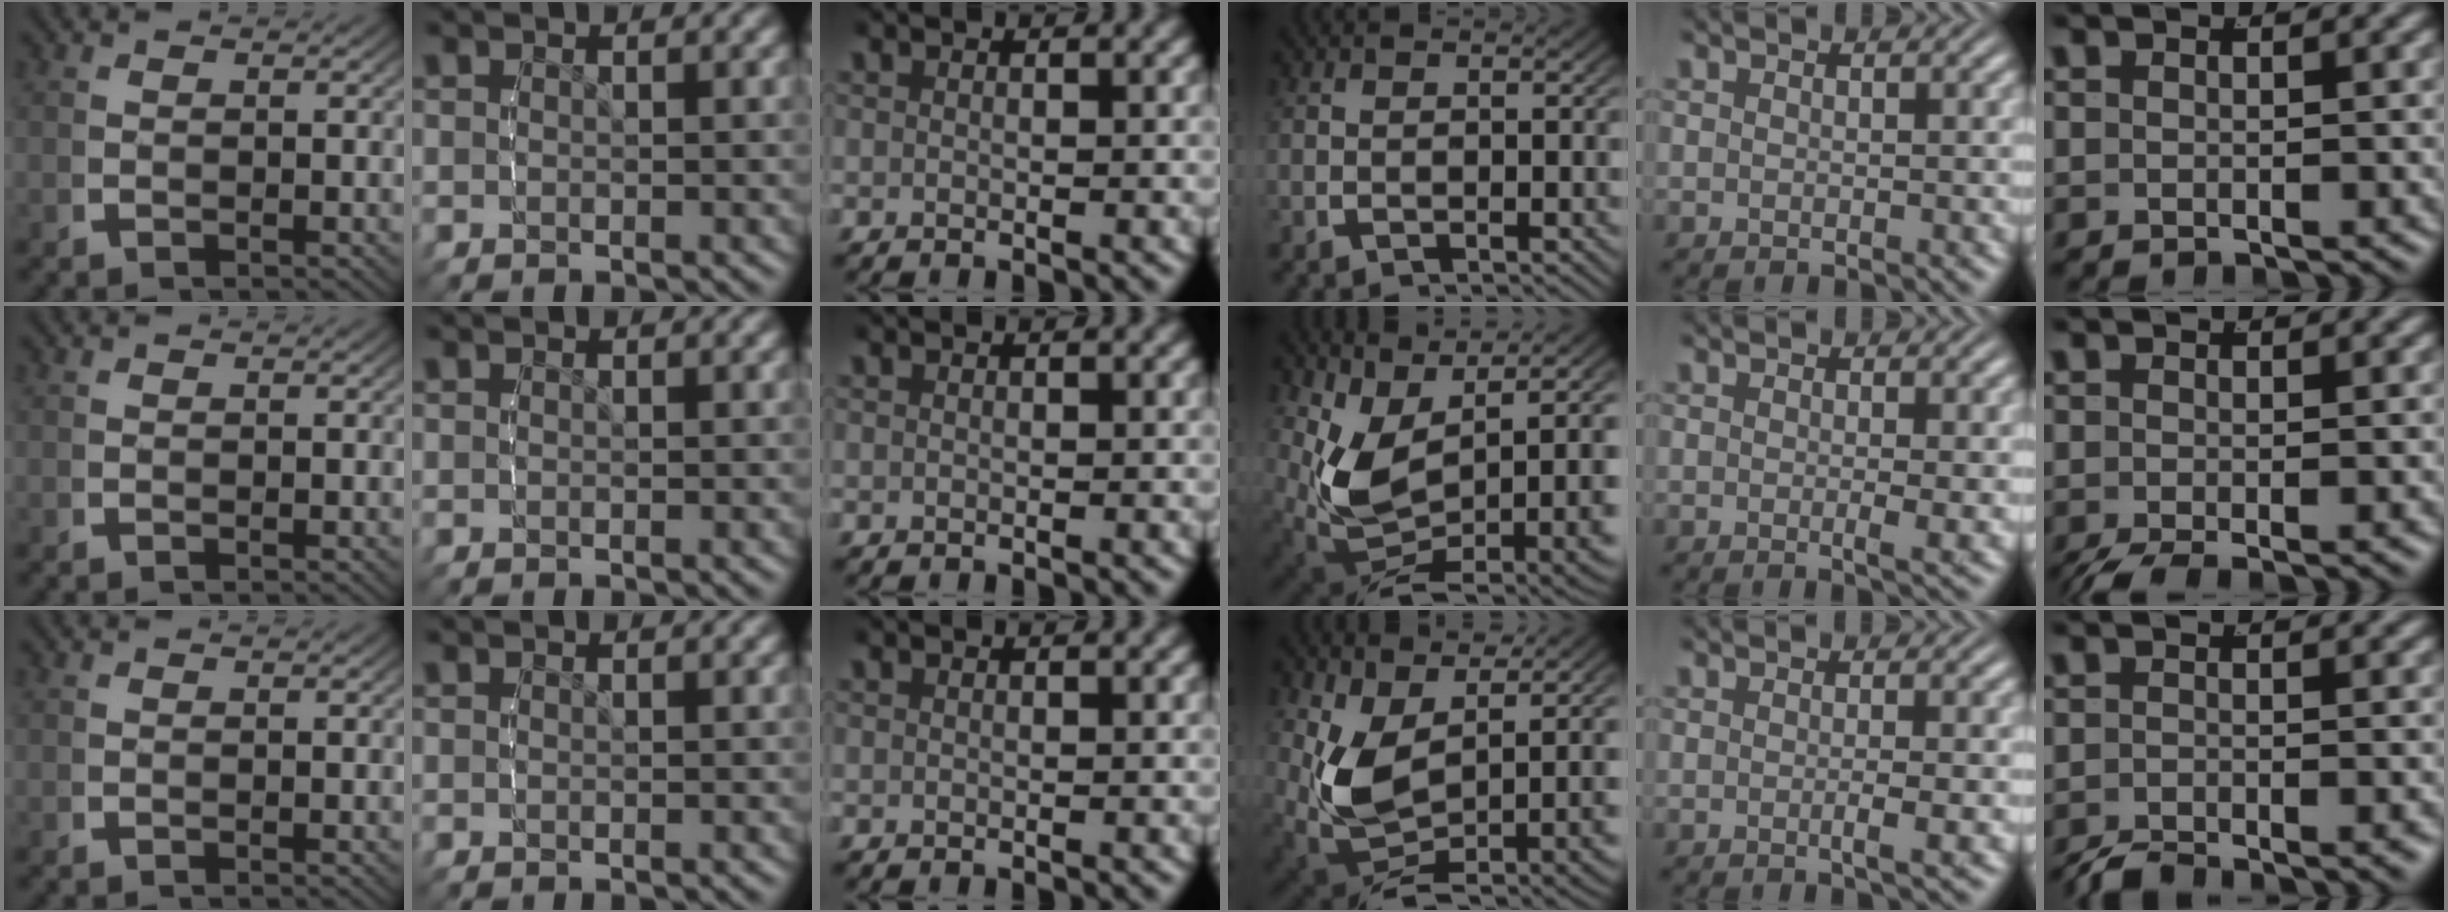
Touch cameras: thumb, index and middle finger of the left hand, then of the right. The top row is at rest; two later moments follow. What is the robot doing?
{"motion": "lift_and_place", "object": "stress ball aka squeeze ball"}